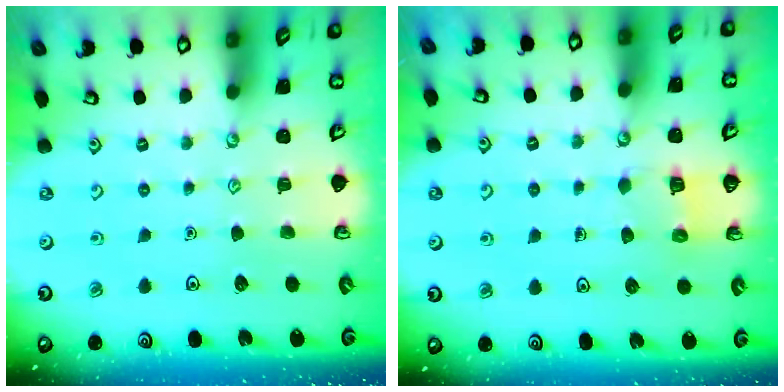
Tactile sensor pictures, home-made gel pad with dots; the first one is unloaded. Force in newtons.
{"total": 4.8, "press": 4.7, "slide": 0.3}